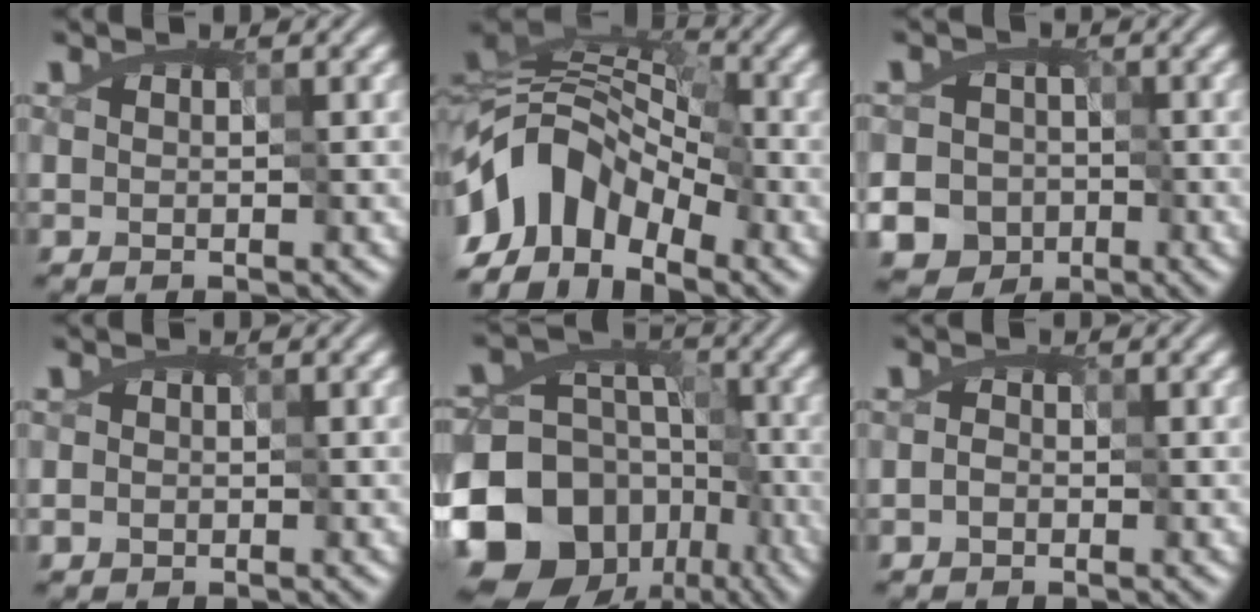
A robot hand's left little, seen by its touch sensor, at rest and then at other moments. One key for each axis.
{"total": 9.6, "fx": -5.9, "fy": 5.5, "fz": 5.2, "tx": -0.086, "ty": 0.009, "tz": -0.124}
{"total": 8.5, "fx": -3.3, "fy": 7.7, "fz": 1.6, "tx": -0.023, "ty": 0.000, "tz": -0.086}
{"total": 0.6, "fx": 0.0, "fy": 0.6, "fz": 0.1, "tx": -0.003, "ty": 0.001, "tz": 0.007}
{"total": 15.1, "fx": -7.2, "fy": 11.5, "fz": 6.6, "tx": -0.154, "ty": -0.005, "tz": -0.128}
{"total": 1.5, "fx": 0.0, "fy": 1.3, "fz": 0.8, "tx": -0.012, "ty": 0.010, "tz": -0.003}